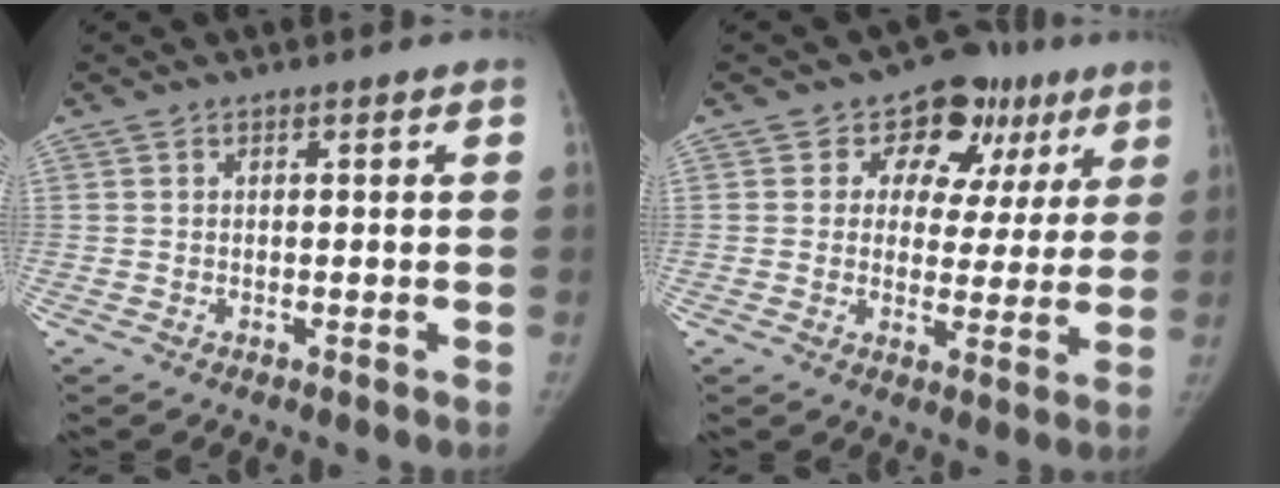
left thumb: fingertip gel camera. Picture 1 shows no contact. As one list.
[{"total": 11.8, "force": [5.6, 9.1, 5.1], "torque": [0.000, -0.004, 0.070]}]